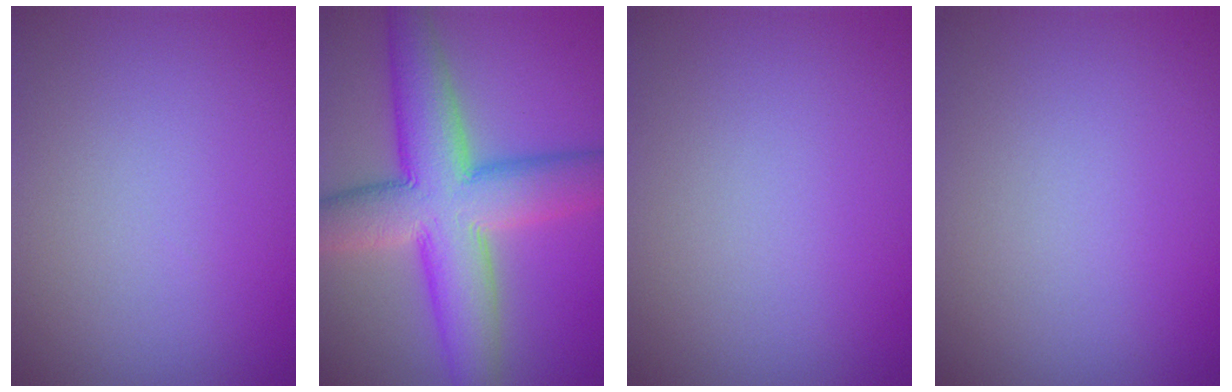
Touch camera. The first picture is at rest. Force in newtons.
{"total": 11.5, "press": 11.5, "slide": 0.4}
{"total": 0.0}
{"total": 0.0}